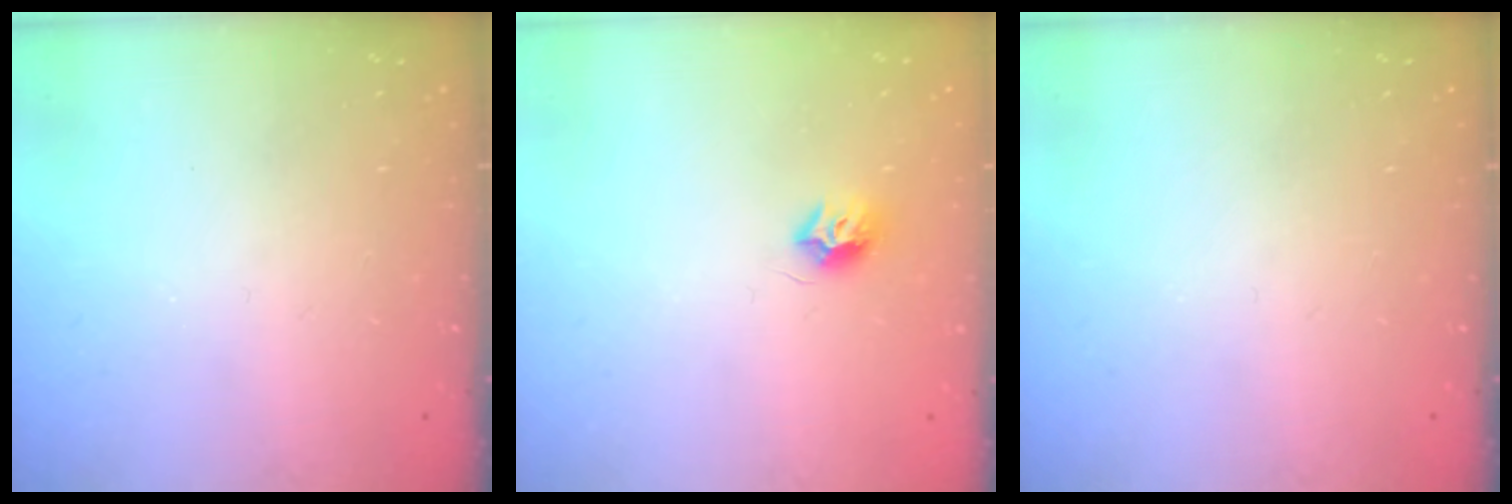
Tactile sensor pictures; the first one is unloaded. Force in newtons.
{"total": 7.4, "press": 7.4, "slide": 0.1}
{"total": 0.0}